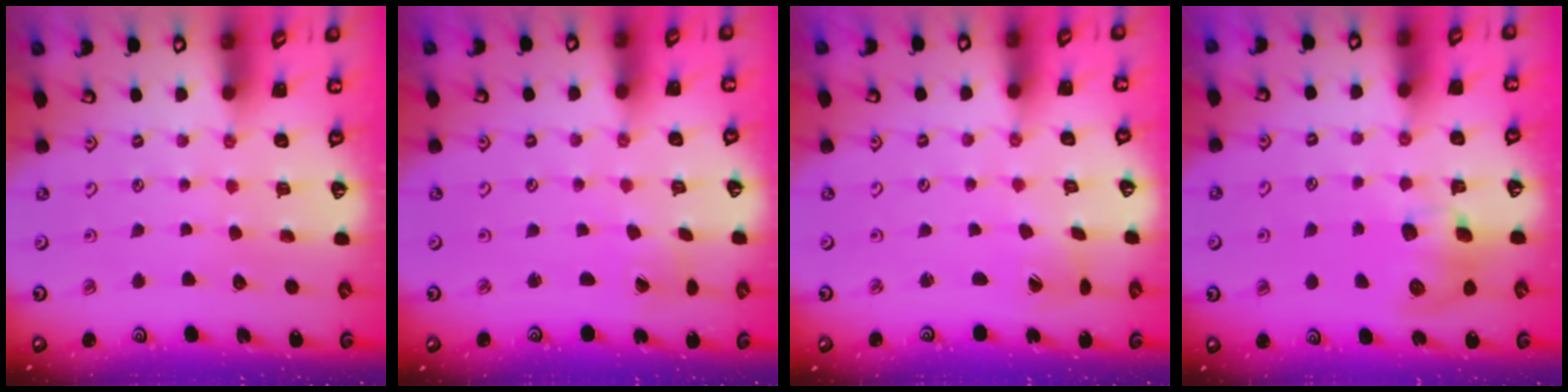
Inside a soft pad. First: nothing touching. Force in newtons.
{"total": 1.5, "press": 1.5, "slide": 0.1}
{"total": 1.9, "press": 1.8, "slide": 0.2}
{"total": 8.8, "press": 8.7, "slide": 1.1}